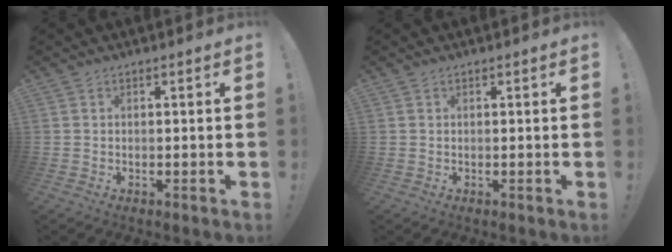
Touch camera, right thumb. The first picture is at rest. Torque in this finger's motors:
{"motor_torque": [-0.11, -0.37, -0.10, 0.05, 0.00]}